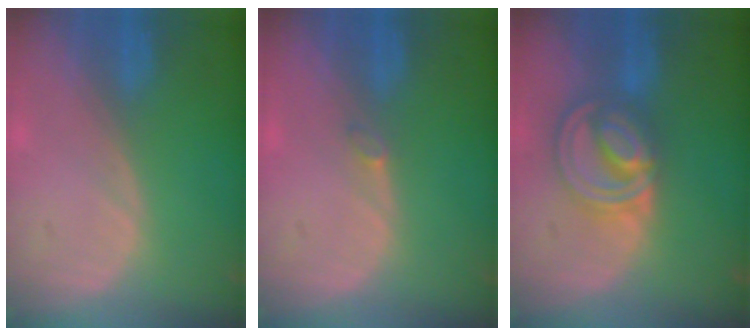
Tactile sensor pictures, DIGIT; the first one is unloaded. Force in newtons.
{"total": 0.9, "press": 0.9, "slide": 0.3}
{"total": 8.7, "press": 7.3, "slide": 4.6}